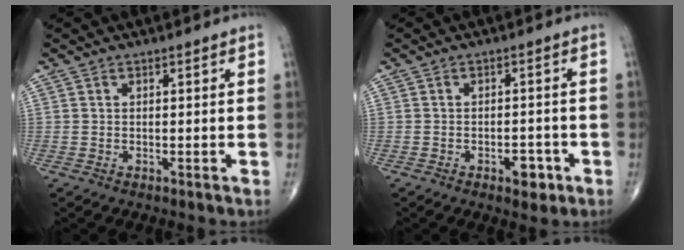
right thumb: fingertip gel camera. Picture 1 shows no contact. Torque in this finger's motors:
{"motor_torque": [1.39, 1.38, 0.33, -0.49, 0.11]}